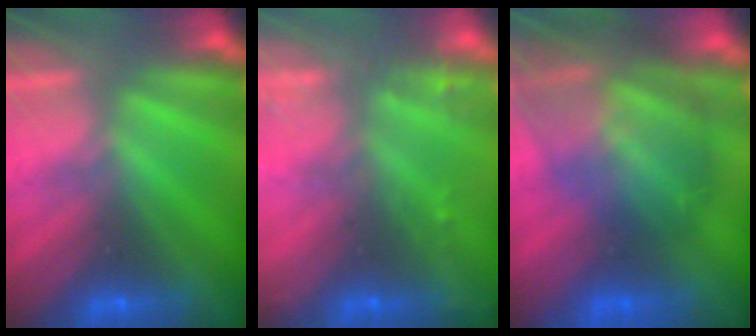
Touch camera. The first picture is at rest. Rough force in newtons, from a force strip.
{"total": 8.7}
{"total": 7.4}